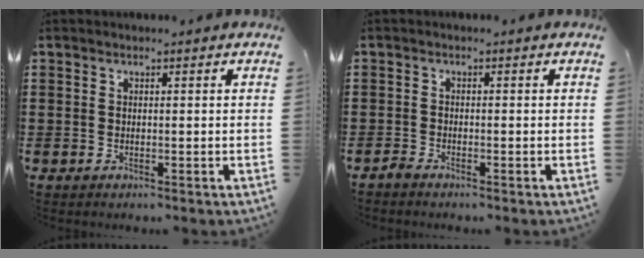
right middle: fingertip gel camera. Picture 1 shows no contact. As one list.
[{"total": 1.2, "force": [-1.1, 0.2, 0.3], "torque": [-0.017, -0.005, -0.024]}]